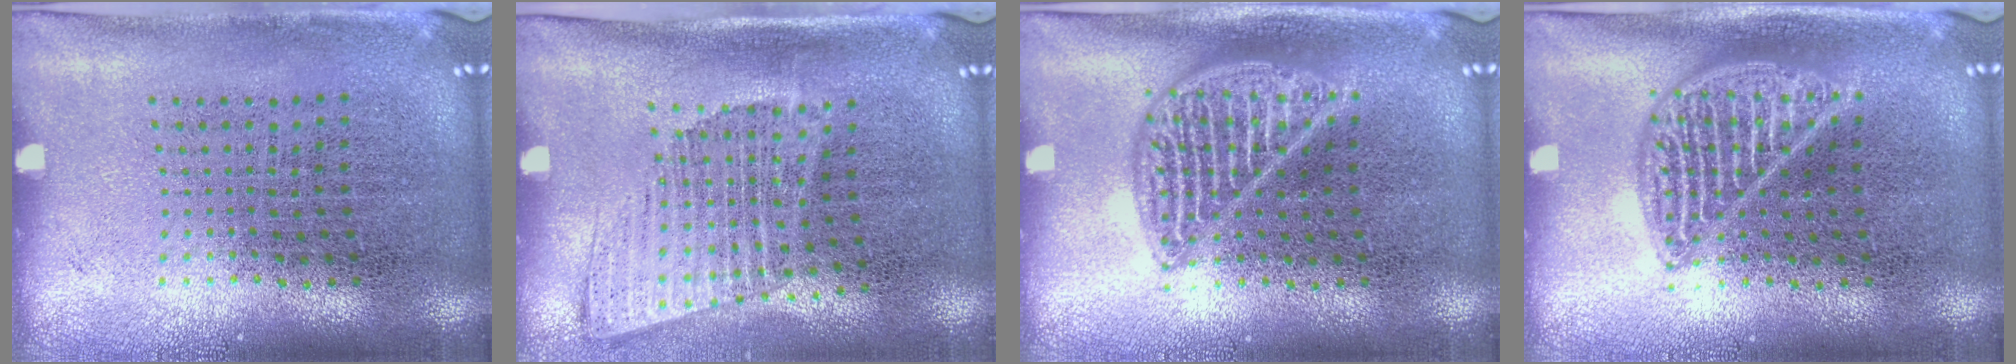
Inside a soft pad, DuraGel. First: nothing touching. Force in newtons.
{"total": 1.3, "press": 1.0, "slide": 0.8}
{"total": 2.1, "press": 2.0, "slide": 0.2}
{"total": 2.3, "press": 2.2, "slide": 0.3}